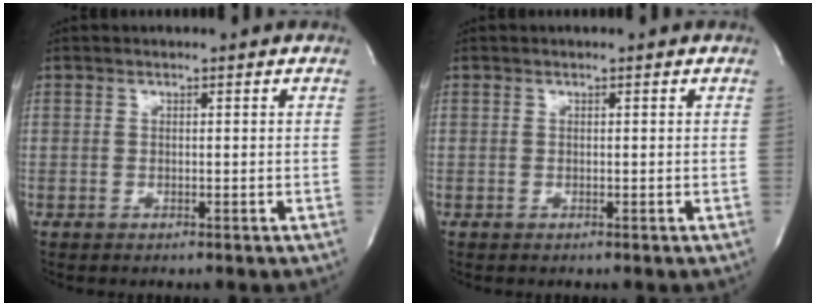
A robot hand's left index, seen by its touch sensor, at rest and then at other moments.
{"total": 0.0}